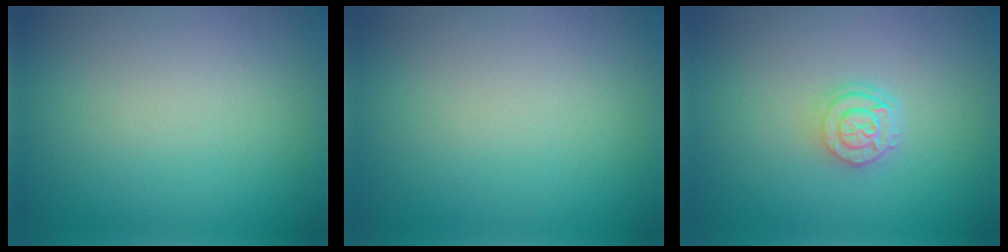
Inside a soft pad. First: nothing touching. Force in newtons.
{"total": 0.0}
{"total": 2.6, "press": 2.1, "slide": 1.5}